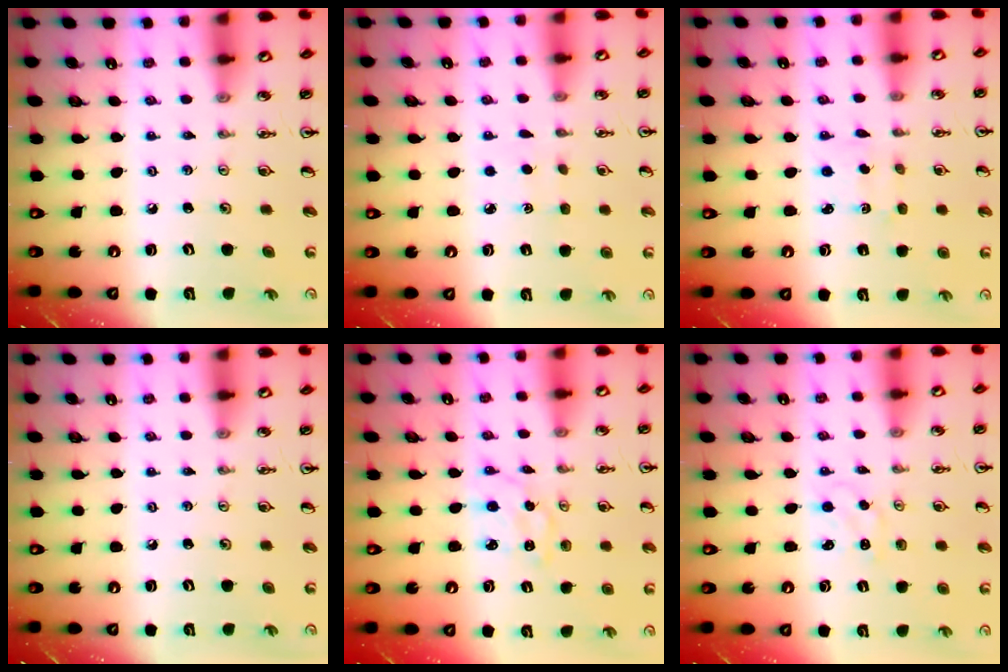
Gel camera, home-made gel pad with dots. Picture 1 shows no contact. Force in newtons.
{"total": 1.4, "press": 1.4, "slide": 0.2}
{"total": 1.7, "press": 1.6, "slide": 0.5}
{"total": 0.0}
{"total": 1.6, "press": 1.6, "slide": 0.3}
{"total": 1.5, "press": 1.5, "slide": 0.2}